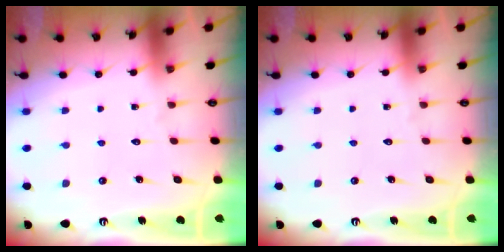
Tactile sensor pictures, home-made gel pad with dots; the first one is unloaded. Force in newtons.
{"total": 0.0}